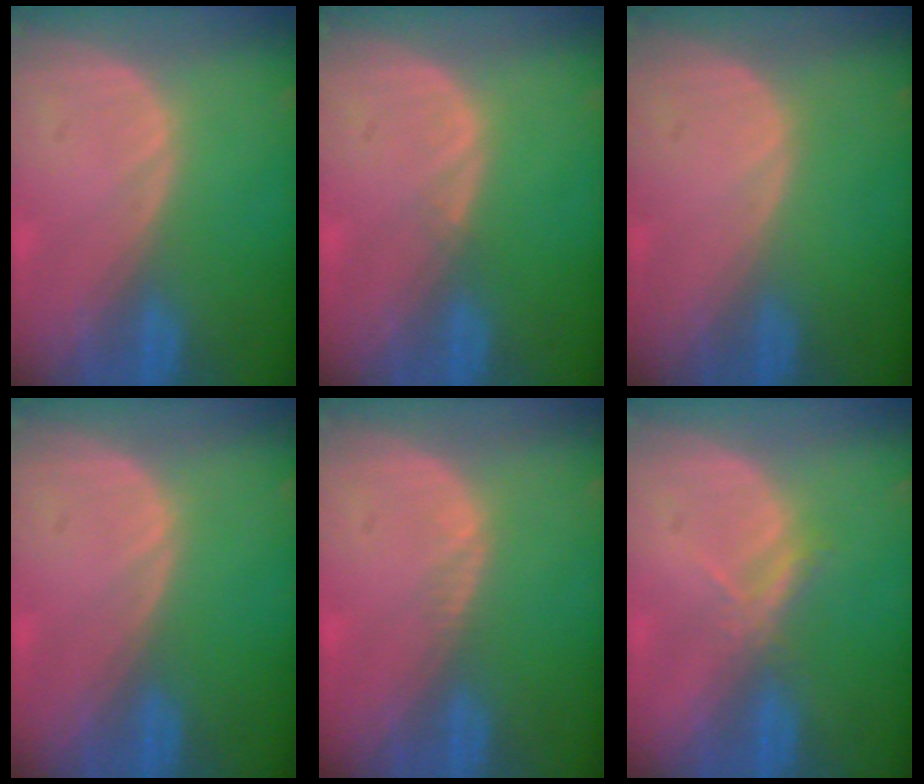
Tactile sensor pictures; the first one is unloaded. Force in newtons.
{"total": 0.5, "press": 0.5, "slide": 0.1}
{"total": 0.0}
{"total": 0.0}
{"total": 0.7, "press": 0.6, "slide": 0.4}
{"total": 2.3, "press": 2.1, "slide": 0.9}